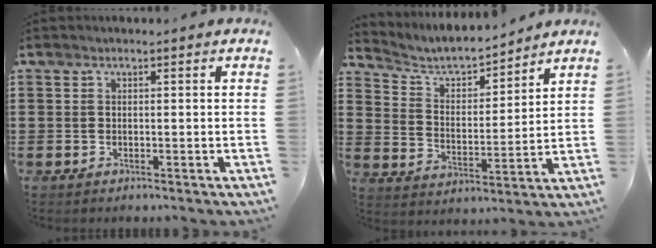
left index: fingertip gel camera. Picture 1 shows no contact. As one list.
[{"total": 5.0, "force": [4.7, 1.2, 1.3], "torque": [-0.051, -0.030, 0.075]}]